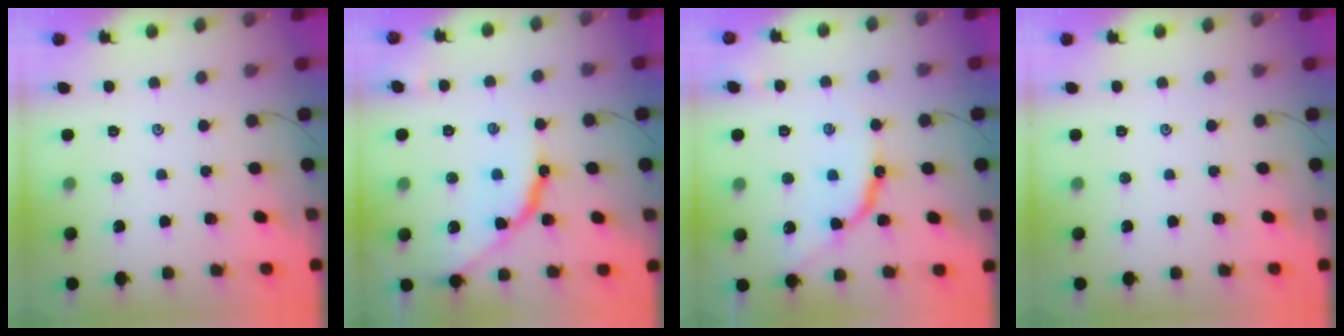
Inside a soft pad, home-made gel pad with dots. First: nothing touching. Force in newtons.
{"total": 11.3, "press": 11.2, "slide": 0.9}
{"total": 10.0, "press": 10.0, "slide": 0.9}
{"total": 0.0}